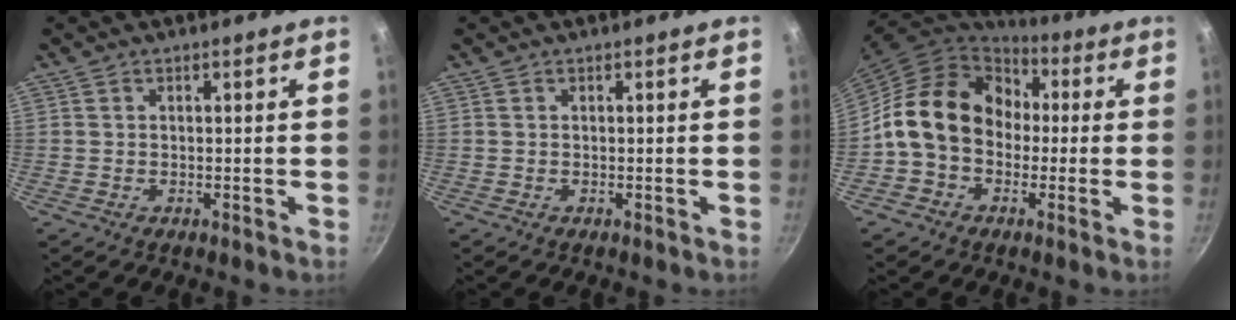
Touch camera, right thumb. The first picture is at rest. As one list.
[{"total": 0.0}, {"total": 16.0, "force": [0.4, 12.8, 9.7], "torque": [-0.128, 0.038, -0.009]}]